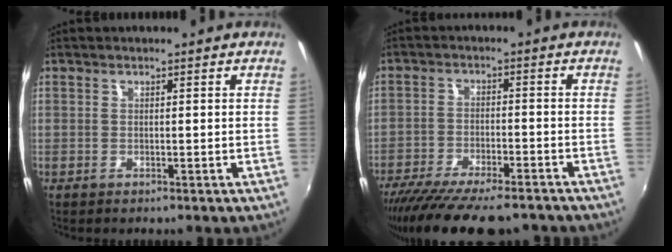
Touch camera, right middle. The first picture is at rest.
{"total": 17.3, "force": [-14.4, 3.6, 8.8], "torque": [-0.172, -0.043, -0.225]}